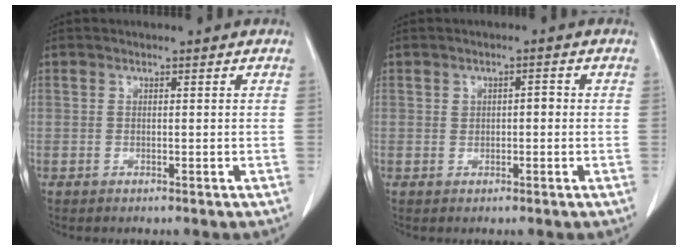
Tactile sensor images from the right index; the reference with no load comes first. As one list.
[{"total": 1.7, "force": [0.0, 1.0, 1.3], "torque": [-0.017, 0.007, 0.000]}]